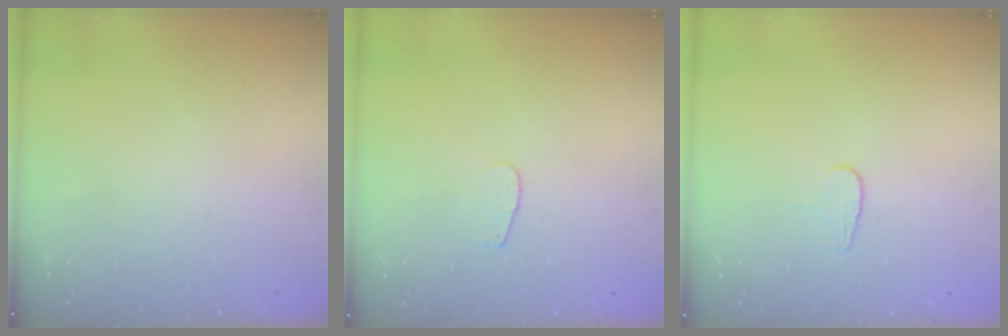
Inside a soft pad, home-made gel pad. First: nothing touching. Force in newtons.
{"total": 3.7, "press": 3.7, "slide": 0.4}
{"total": 3.7, "press": 3.7, "slide": 0.3}